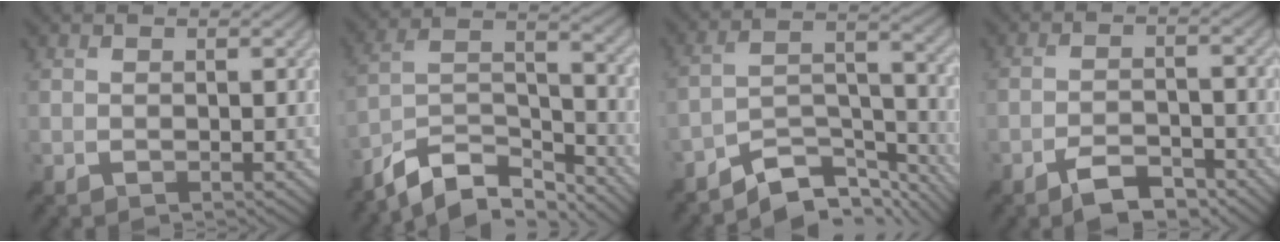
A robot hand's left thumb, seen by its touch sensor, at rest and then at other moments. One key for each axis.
{"total": 10.5, "fx": -8.4, "fy": 3.4, "fz": 5.2, "tx": -0.102, "ty": 0.007, "tz": -0.163}
{"total": 9.8, "fx": -7.9, "fy": 3.2, "fz": 4.7, "tx": -0.073, "ty": 0.004, "tz": -0.155}
{"total": 5.3, "fx": -3.8, "fy": 1.6, "fz": 3.3, "tx": -0.063, "ty": 0.007, "tz": -0.071}